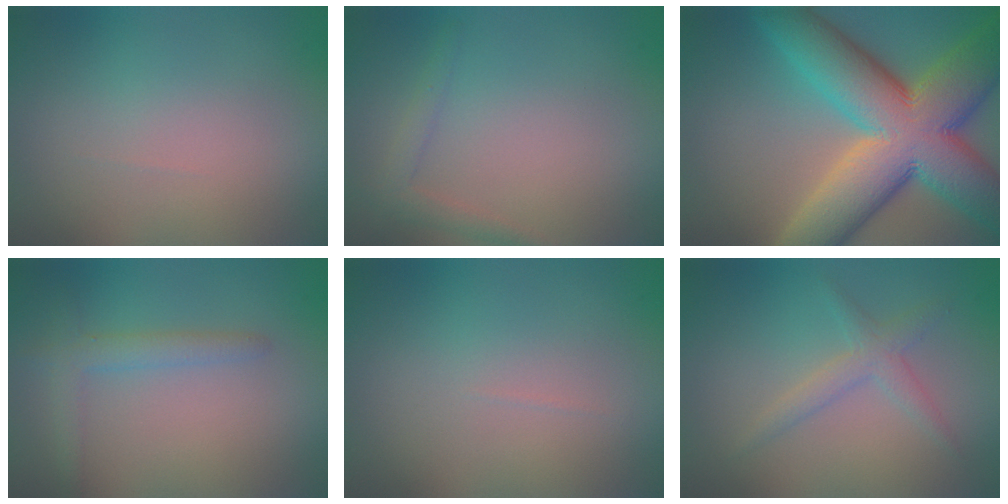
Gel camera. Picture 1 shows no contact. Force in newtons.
{"total": 1.5, "press": 1.5, "slide": 0.1}
{"total": 15.5, "press": 15.4, "slide": 0.5}
{"total": 2.1, "press": 2.1, "slide": 0.1}
{"total": 0.0}
{"total": 2.0, "press": 2.0, "slide": 0.1}